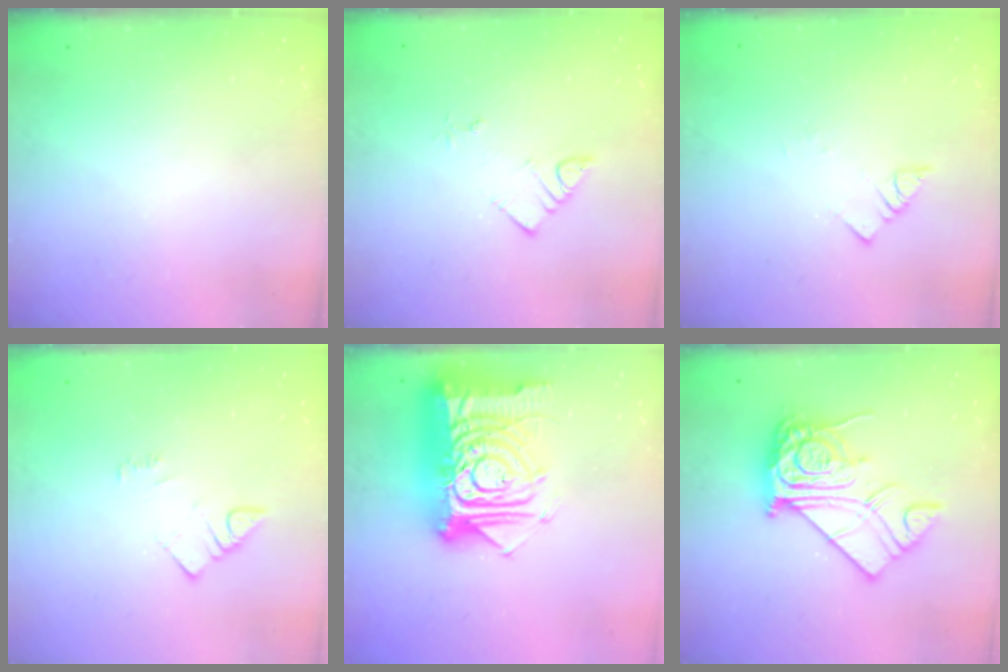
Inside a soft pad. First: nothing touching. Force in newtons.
{"total": 4.8, "press": 4.8, "slide": 0.2}
{"total": 2.8, "press": 2.8, "slide": 0.3}
{"total": 4.5, "press": 4.5, "slide": 0.5}
{"total": 24.5, "press": 24.3, "slide": 2.7}
{"total": 16.2, "press": 16.1, "slide": 1.3}